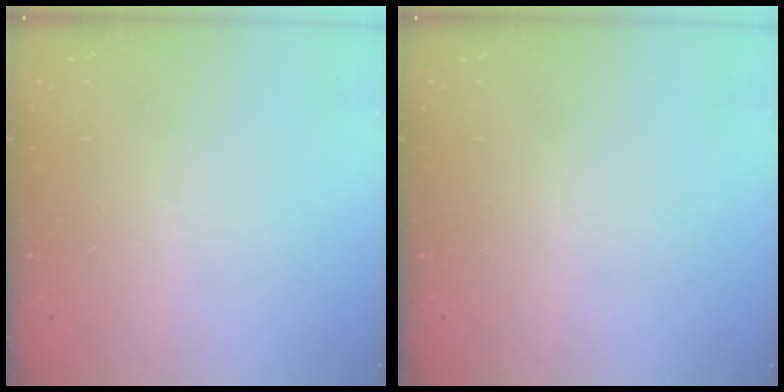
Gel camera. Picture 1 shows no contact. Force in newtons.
{"total": 0.0}